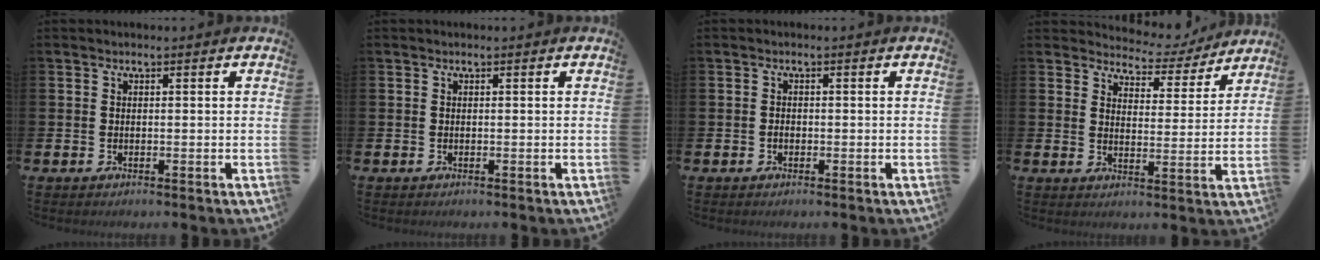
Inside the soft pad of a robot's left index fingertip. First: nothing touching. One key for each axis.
{"total": 0.0}
{"total": 0.8, "fx": -0.5, "fy": 0.5, "fz": 0.4, "tx": -0.006, "ty": 0.001, "tz": -0.011}
{"total": 4.5, "fx": 4.3, "fy": 1.4, "fz": 0.2, "tx": -0.015, "ty": -0.040, "tz": 0.069}